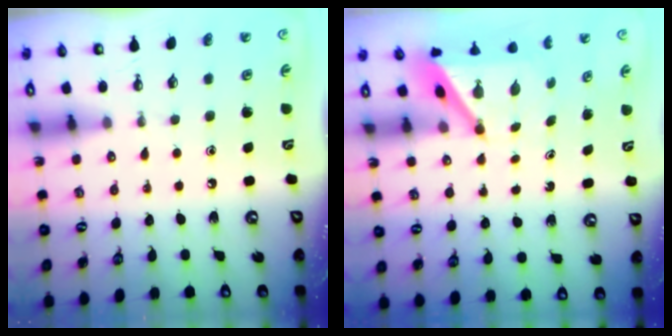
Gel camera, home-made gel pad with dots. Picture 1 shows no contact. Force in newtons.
{"total": 6.1, "press": 6.1, "slide": 0.3}